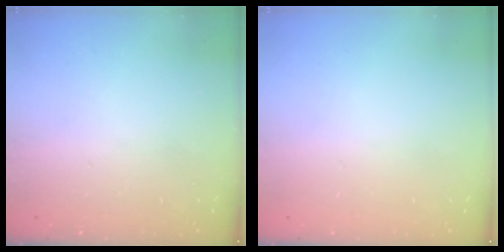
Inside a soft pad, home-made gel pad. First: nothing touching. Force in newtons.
{"total": 0.6, "press": 0.6, "slide": 0.2}